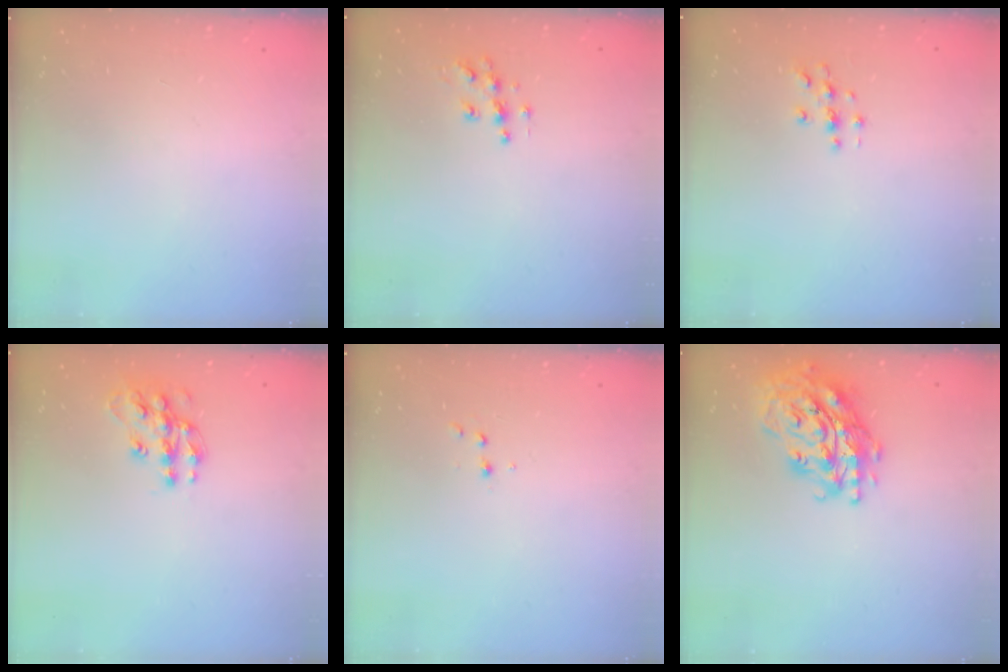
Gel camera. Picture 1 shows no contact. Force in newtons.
{"total": 6.1, "press": 6.1, "slide": 0.3}
{"total": 2.7, "press": 2.7, "slide": 0.3}
{"total": 12.6, "press": 12.6, "slide": 0.8}
{"total": 3.2, "press": 3.1, "slide": 1.0}
{"total": 21.0, "press": 20.9, "slide": 2.7}